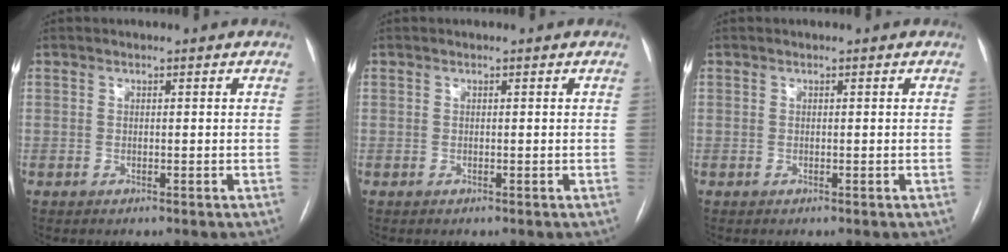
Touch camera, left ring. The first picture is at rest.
{"total": 0.0}
{"total": 0.0}